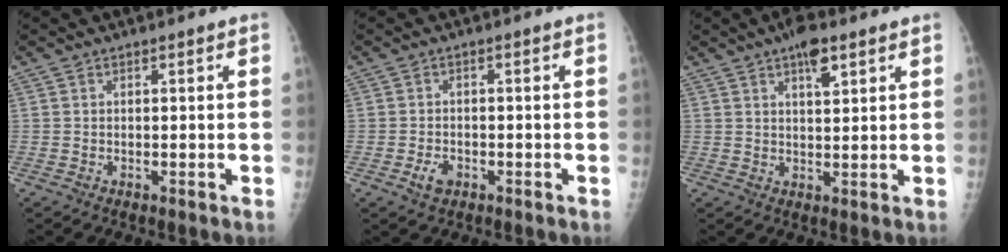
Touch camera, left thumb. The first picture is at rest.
{"total": 2.8, "force": [-1.4, 1.9, 1.6], "torque": [-0.026, 0.004, -0.020]}
{"total": 5.6, "force": [3.2, 2.0, 4.1], "torque": [-0.054, -0.010, 0.048]}